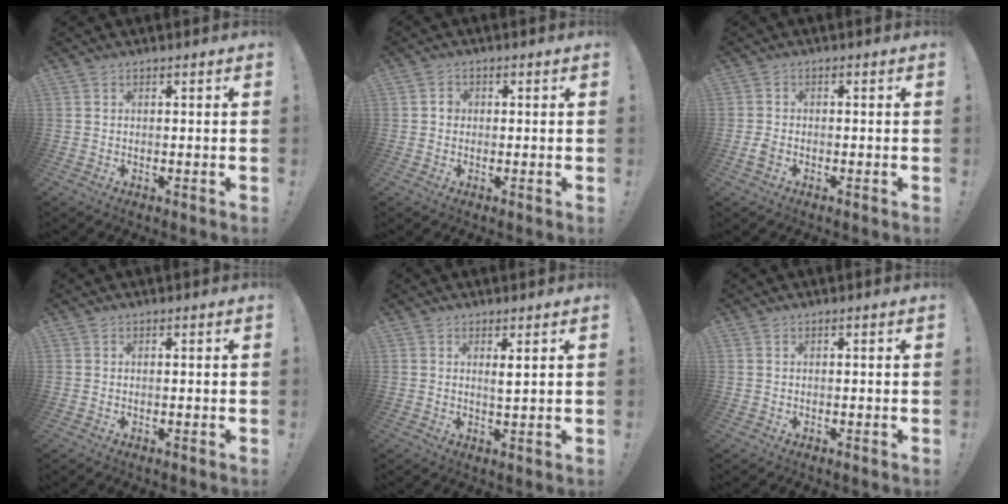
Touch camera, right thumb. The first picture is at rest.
{"total": 2.3, "force": [-0.3, 2.0, 1.1], "torque": [-0.005, 0.001, -0.009]}
{"total": 2.2, "force": [-1.2, 1.2, 1.4], "torque": [-0.033, 0.004, -0.021]}
{"total": 0.0}
{"total": 2.2, "force": [1.3, 0.1, 1.8], "torque": [-0.017, -0.013, 0.017]}
{"total": 0.0}